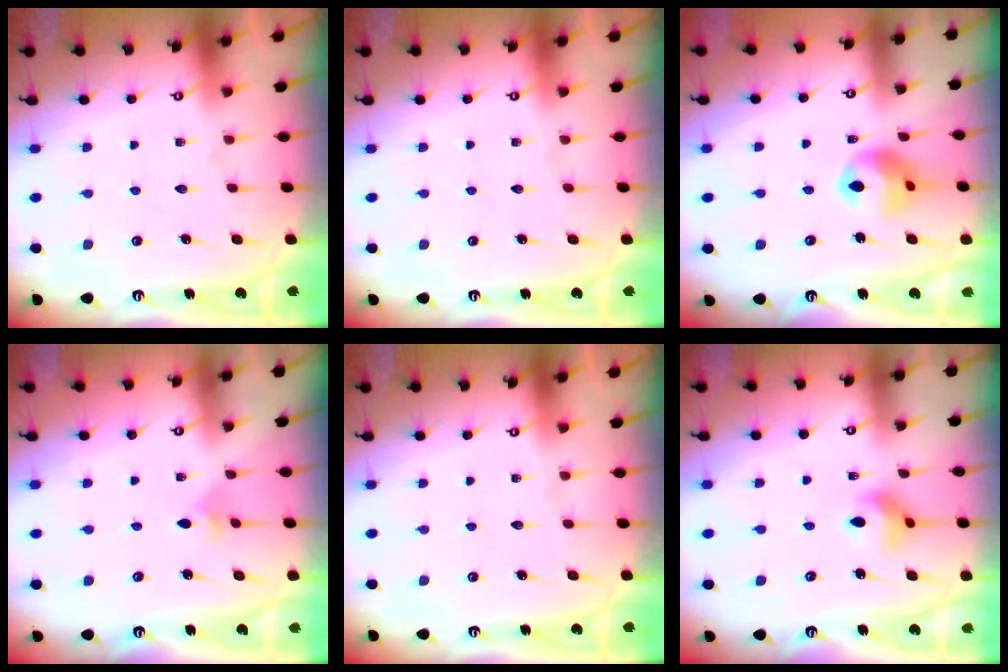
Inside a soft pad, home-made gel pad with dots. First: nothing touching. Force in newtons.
{"total": 0.0}
{"total": 10.3, "press": 10.2, "slide": 0.8}
{"total": 2.8, "press": 2.7, "slide": 0.7}
{"total": 0.0}
{"total": 7.5, "press": 7.4, "slide": 1.0}